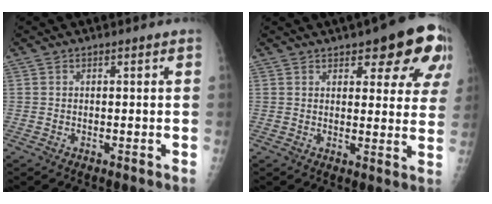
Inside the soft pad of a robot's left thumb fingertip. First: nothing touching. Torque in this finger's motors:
{"motor_torque": [0.28, 0.23, -0.03, -0.14, 0.07]}